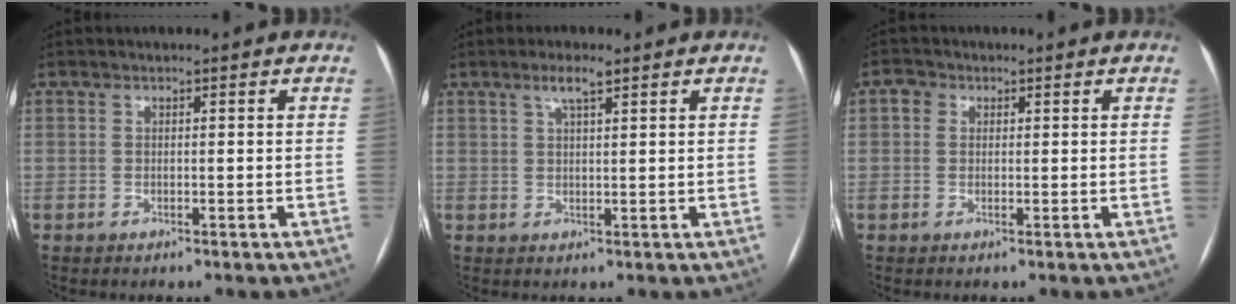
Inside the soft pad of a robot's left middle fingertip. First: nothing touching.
{"total": 2.9, "force": [1.9, 0.4, 2.2], "torque": [-0.045, 0.004, 0.036]}
{"total": 1.9, "force": [0.6, 1.6, 0.6], "torque": [-0.012, 0.012, 0.006]}